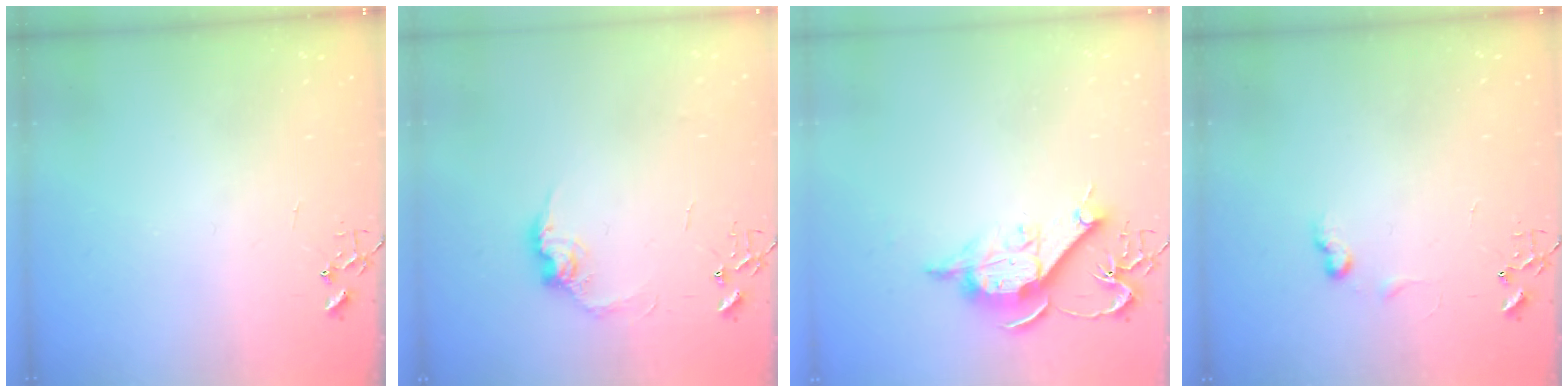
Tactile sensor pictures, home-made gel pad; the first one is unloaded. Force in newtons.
{"total": 10.1, "press": 10.0, "slide": 0.5}
{"total": 11.7, "press": 11.7, "slide": 0.6}
{"total": 6.0, "press": 6.0, "slide": 0.8}